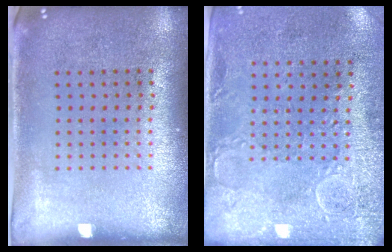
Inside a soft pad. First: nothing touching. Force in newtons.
{"total": 2.9, "press": 2.3, "slide": 1.8}